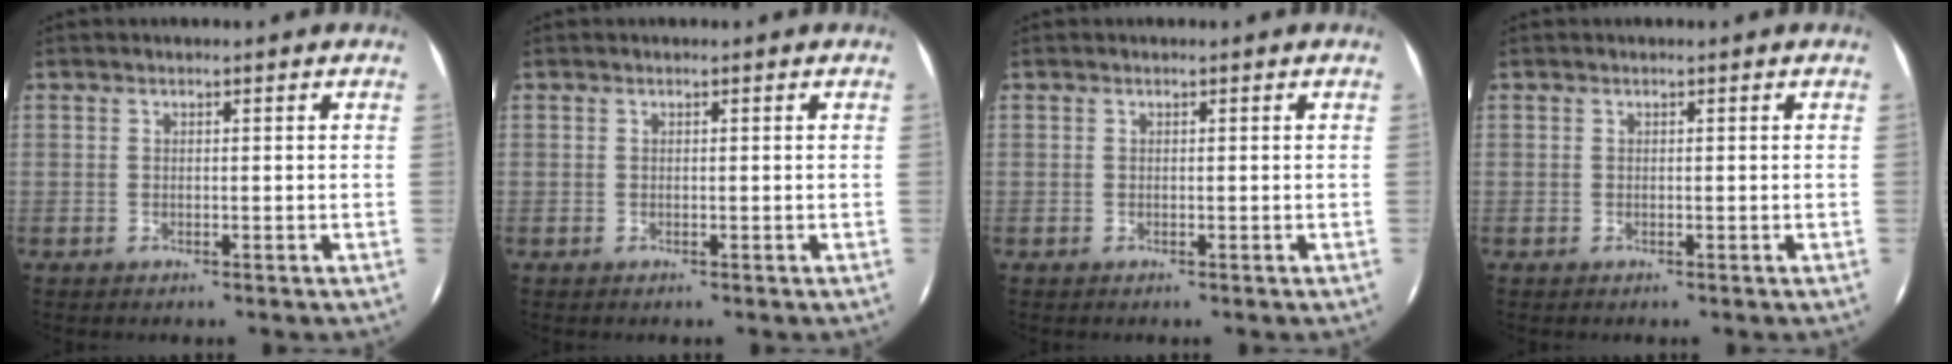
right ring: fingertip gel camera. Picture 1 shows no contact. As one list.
[{"total": 0.0}, {"total": 0.0}, {"total": 0.0}]